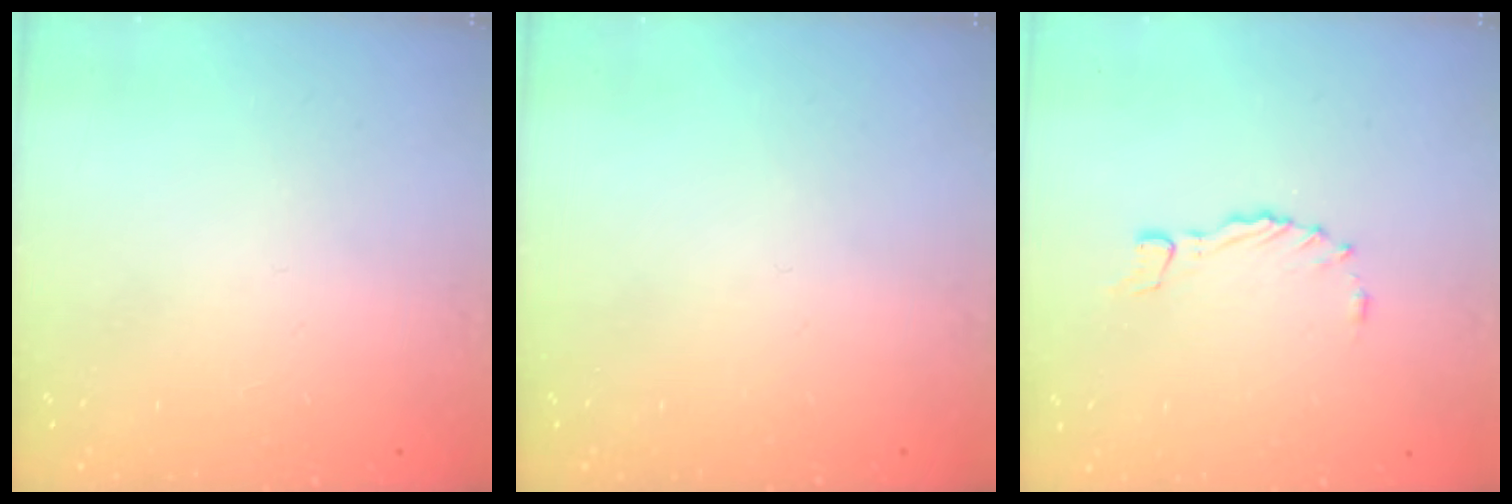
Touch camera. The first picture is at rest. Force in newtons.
{"total": 0.0}
{"total": 1.8, "press": 1.7, "slide": 0.3}